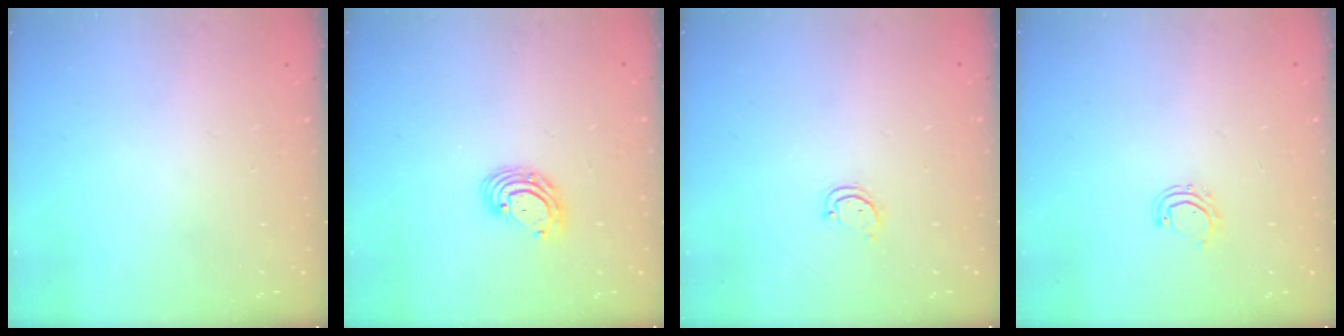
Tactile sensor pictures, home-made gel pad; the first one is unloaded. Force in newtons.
{"total": 5.7, "press": 5.7, "slide": 0.9}
{"total": 2.7, "press": 2.6, "slide": 0.3}
{"total": 4.4, "press": 4.2, "slide": 1.0}